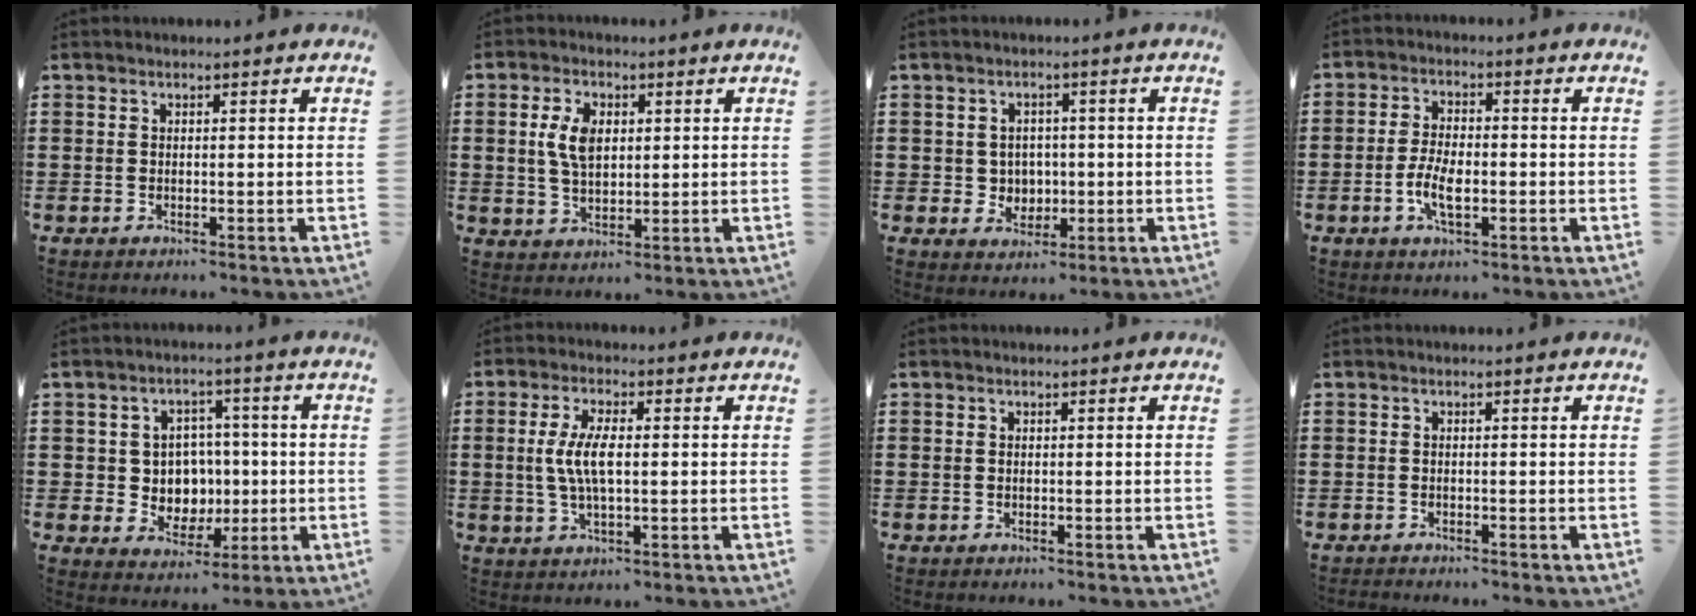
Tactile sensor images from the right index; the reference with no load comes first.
{"total": 5.9, "force": [1.2, 3.5, 4.6], "torque": [-0.105, 0.010, 0.017]}
{"total": 3.4, "force": [0.2, 3.3, 0.7], "torque": [-0.030, 0.011, 0.000]}
{"total": 5.2, "force": [-1.6, 2.3, 4.4], "torque": [-0.095, -0.001, -0.032]}
{"total": 5.9, "force": [0.4, 5.6, 1.9], "torque": [-0.046, 0.007, 0.007]}
{"total": 6.2, "force": [0.2, 2.2, 5.8], "torque": [-0.131, -0.001, -0.006]}
{"total": 0.0}
{"total": 0.5, "force": [-0.5, 0.1, -0.1], "torque": [0.000, 0.000, -0.012]}